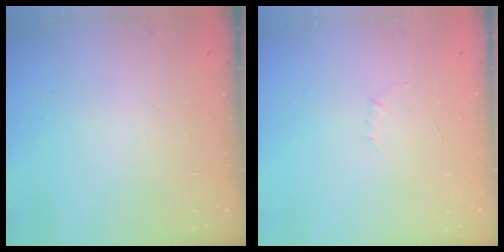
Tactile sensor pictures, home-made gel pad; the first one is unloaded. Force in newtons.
{"total": 2.9, "press": 2.8, "slide": 0.8}